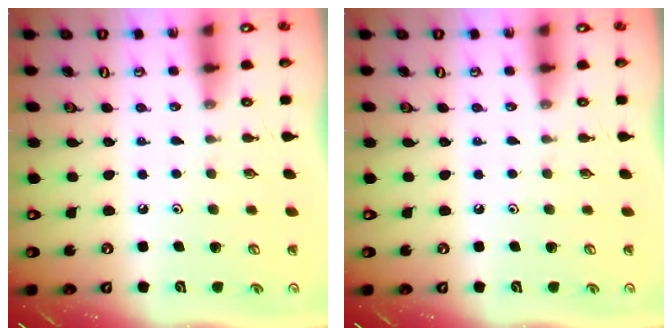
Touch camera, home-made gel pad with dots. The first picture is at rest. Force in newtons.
{"total": 0.0}